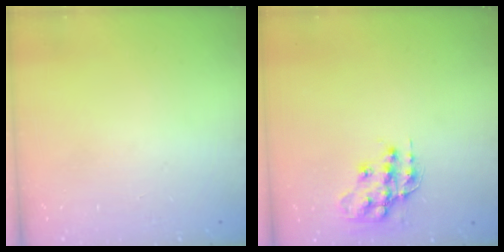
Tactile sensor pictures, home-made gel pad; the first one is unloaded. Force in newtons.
{"total": 14.0, "press": 14.0, "slide": 0.7}